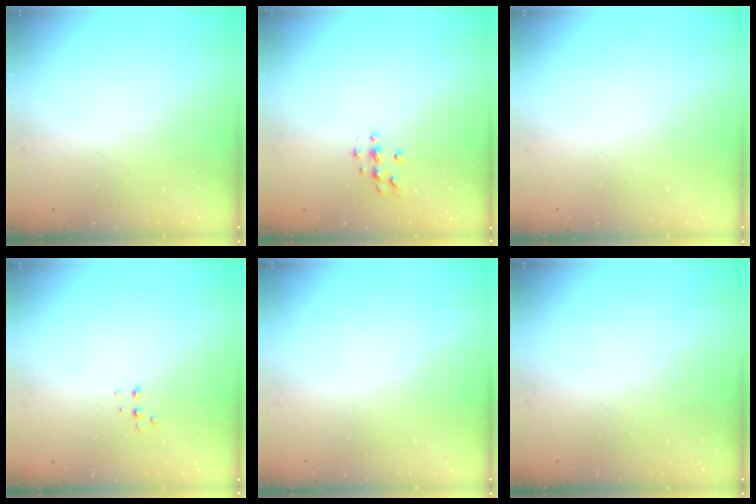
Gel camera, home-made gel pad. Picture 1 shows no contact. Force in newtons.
{"total": 4.5, "press": 4.4, "slide": 0.5}
{"total": 0.0}
{"total": 3.8, "press": 3.7, "slide": 0.8}
{"total": 0.0}
{"total": 0.0}